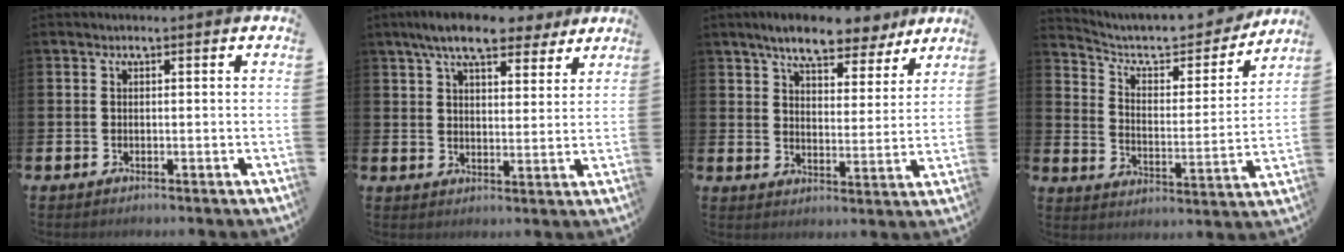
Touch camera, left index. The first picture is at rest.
{"total": 9.0, "force": [7.5, 2.6, 4.2], "torque": [-0.085, -0.018, 0.133]}
{"total": 8.2, "force": [7.2, 2.3, 3.1], "torque": [-0.067, -0.034, 0.125]}
{"total": 8.0, "force": [7.1, 2.5, 2.7], "torque": [-0.077, -0.054, 0.117]}